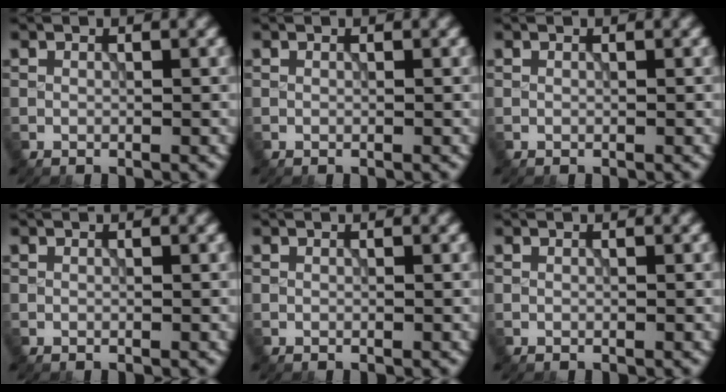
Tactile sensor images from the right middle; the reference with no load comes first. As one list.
[{"total": 0.0}, {"total": 0.0}, {"total": 0.0}, {"total": 0.0}, {"total": 0.0}]